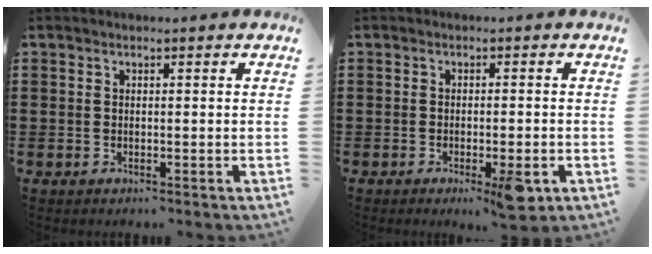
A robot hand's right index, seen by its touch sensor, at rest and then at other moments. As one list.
[{"total": 3.8, "force": [-1.8, 0.7, 3.2], "torque": [-0.057, -0.005, -0.030]}]